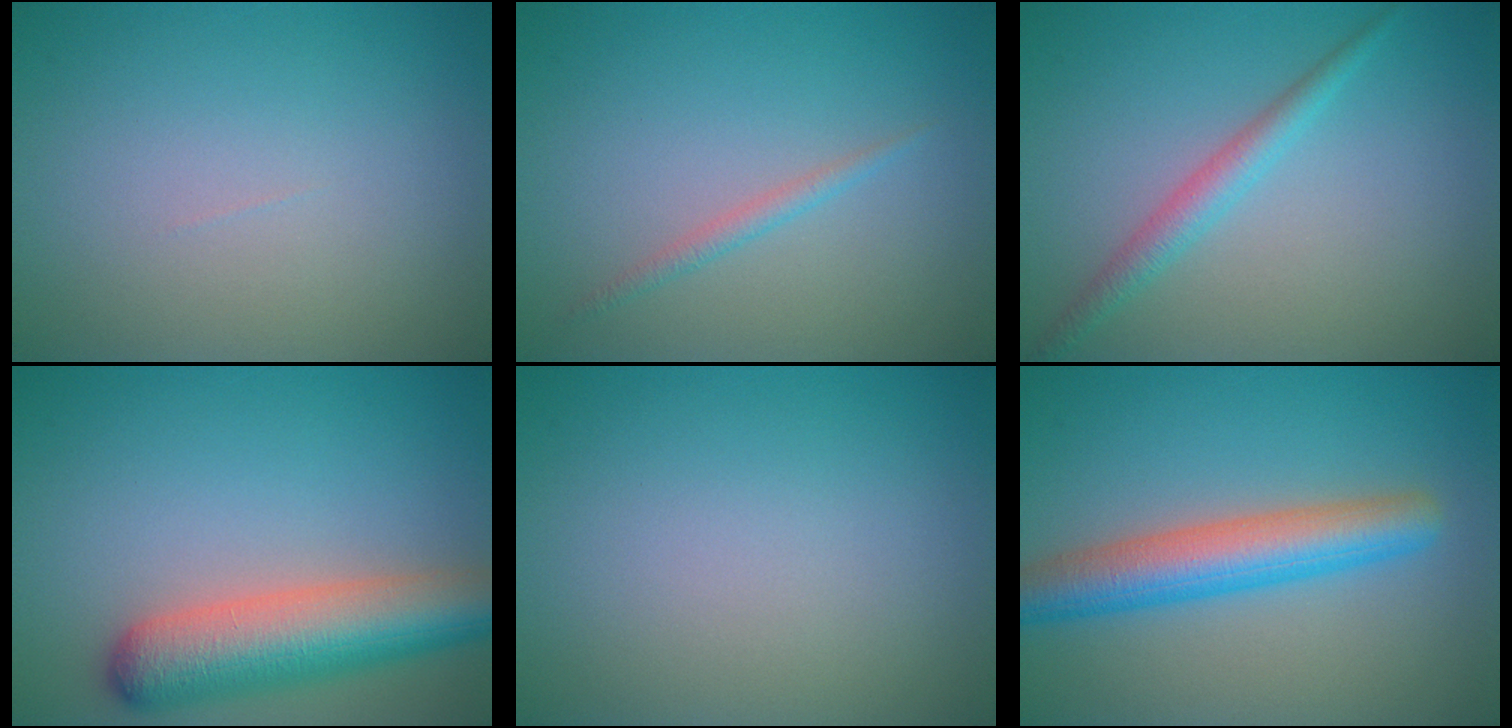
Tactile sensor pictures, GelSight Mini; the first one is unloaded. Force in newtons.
{"total": 1.1, "press": 1.1, "slide": 0.1}
{"total": 2.2, "press": 2.2, "slide": 0.1}
{"total": 7.7, "press": 7.7, "slide": 0.4}
{"total": 0.0}
{"total": 5.8, "press": 5.8, "slide": 0.2}